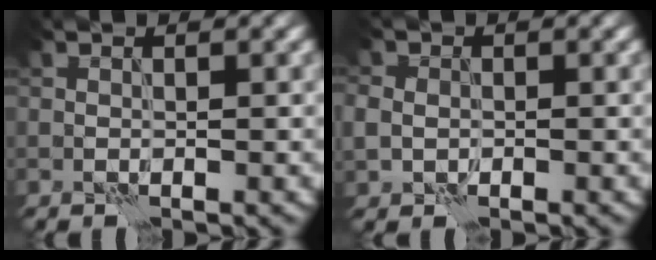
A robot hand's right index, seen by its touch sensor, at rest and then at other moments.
{"total": 2.1, "force": [-0.2, 1.8, 0.9], "torque": [-0.019, 0.000, -0.002]}